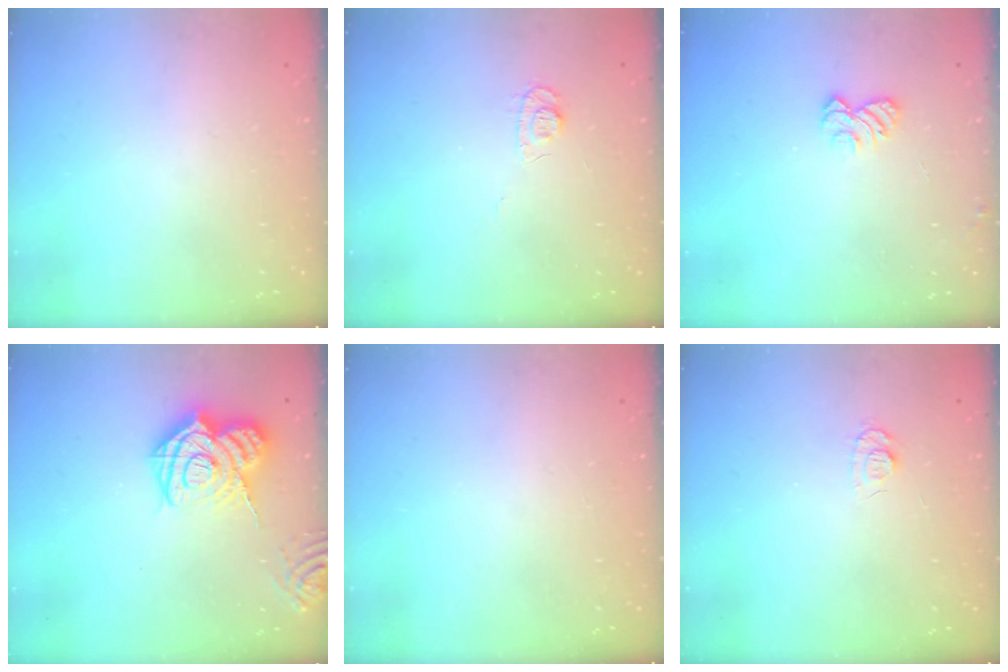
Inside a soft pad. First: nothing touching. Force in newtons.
{"total": 5.8, "press": 5.8, "slide": 0.7}
{"total": 5.2, "press": 5.1, "slide": 0.5}
{"total": 17.0, "press": 16.9, "slide": 2.1}
{"total": 0.0}
{"total": 5.8, "press": 5.8, "slide": 0.7}